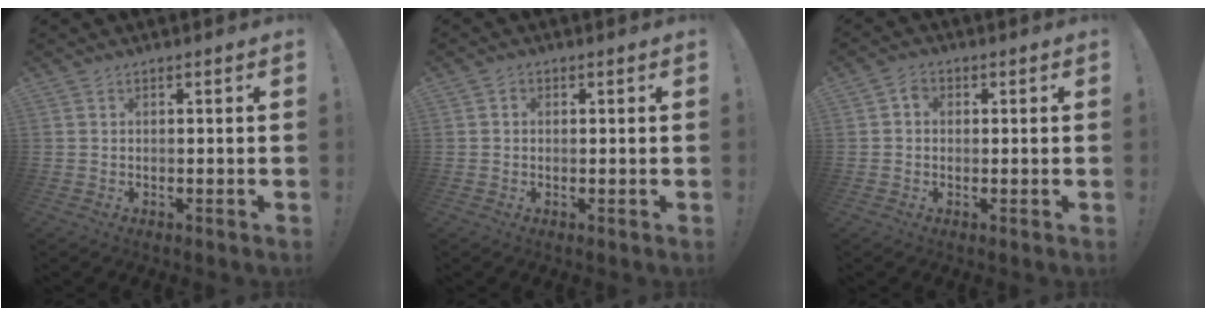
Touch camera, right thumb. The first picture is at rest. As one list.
[{"total": 1.3, "force": [-0.1, 1.2, 0.5], "torque": [-0.009, 0.004, -0.002]}, {"total": 2.9, "force": [0.1, 2.4, 1.7], "torque": [-0.023, 0.003, 0.000]}]